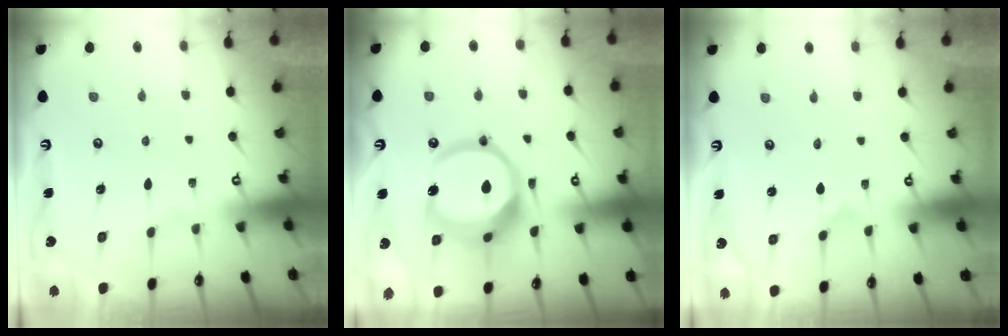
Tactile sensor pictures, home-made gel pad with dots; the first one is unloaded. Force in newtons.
{"total": 17.2, "press": 17.0, "slide": 2.2}
{"total": 0.0}